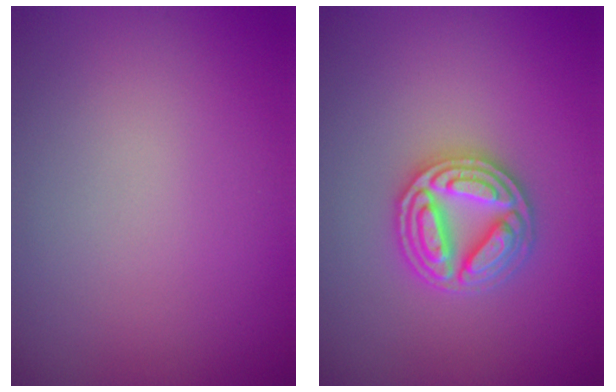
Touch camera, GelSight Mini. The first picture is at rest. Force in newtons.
{"total": 5.0, "press": 5.0, "slide": 0.8}